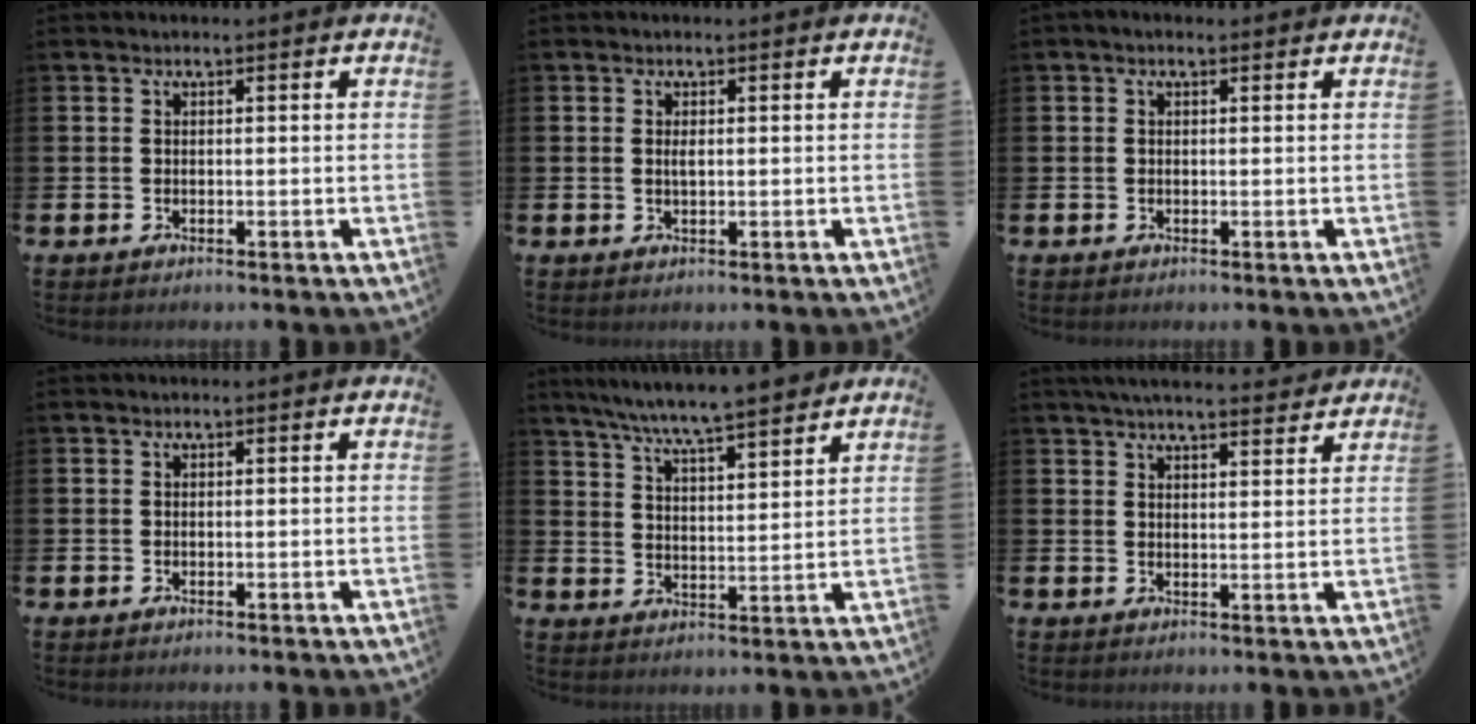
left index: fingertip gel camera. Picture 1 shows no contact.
{"total": 1.0, "force": [0.2, 0.3, 0.9], "torque": [-0.017, 0.002, 0.003]}
{"total": 0.7, "force": [0.2, 0.5, 0.6], "torque": [-0.001, 0.002, -0.001]}
{"total": 0.0}
{"total": 7.7, "force": [7.4, 0.1, 2.3], "torque": [-0.071, -0.041, 0.132]}
{"total": 4.8, "force": [4.6, 0.3, 1.2], "torque": [-0.022, -0.021, 0.081]}